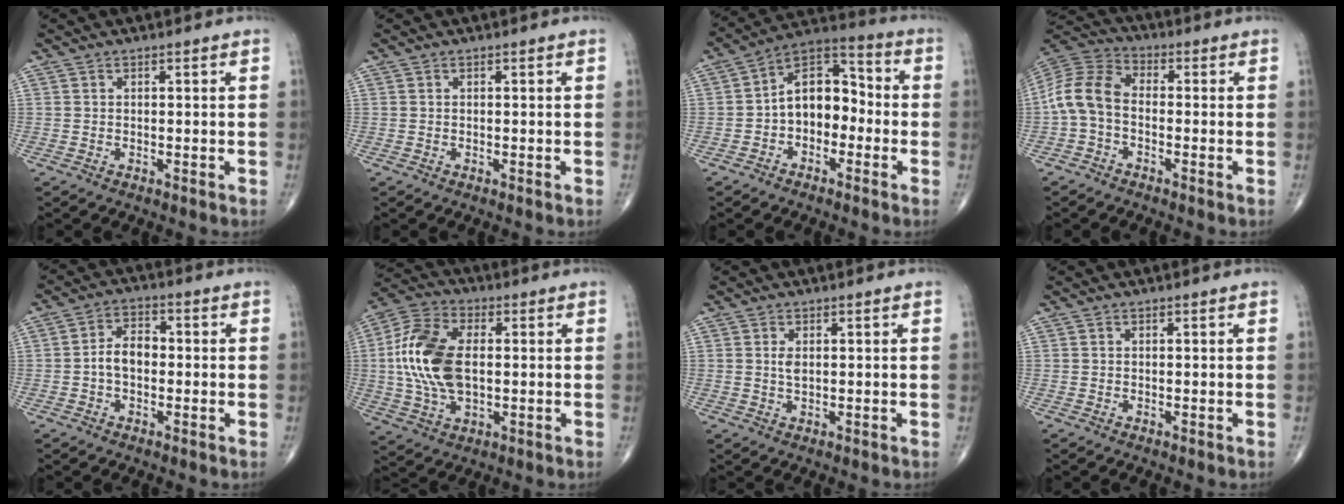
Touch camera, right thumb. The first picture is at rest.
{"total": 0.0}
{"total": 11.4, "force": [-1.8, 7.6, 8.2], "torque": [-0.096, 0.045, -0.049]}
{"total": 9.5, "force": [-1.7, 6.2, 7.1], "torque": [-0.142, 0.031, -0.048]}
{"total": 5.6, "force": [-0.7, 3.6, 4.2], "torque": [-0.064, 0.023, -0.021]}
{"total": 15.9, "force": [0.6, 9.1, 13.0], "torque": [-0.270, 0.012, 0.010]}
{"total": 1.8, "force": [0.4, 0.9, 1.5], "torque": [-0.029, -0.002, 0.010]}
{"total": 0.0}